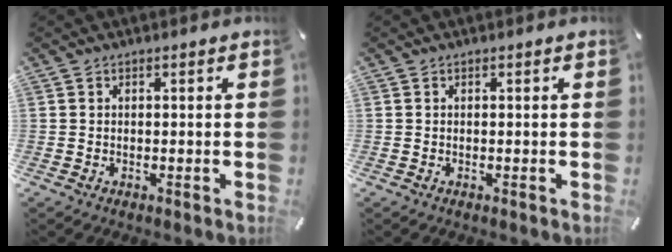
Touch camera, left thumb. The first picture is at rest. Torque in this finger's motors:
{"motor_torque": [-0.03, -0.03, 0.00, 0.00, 0.00]}